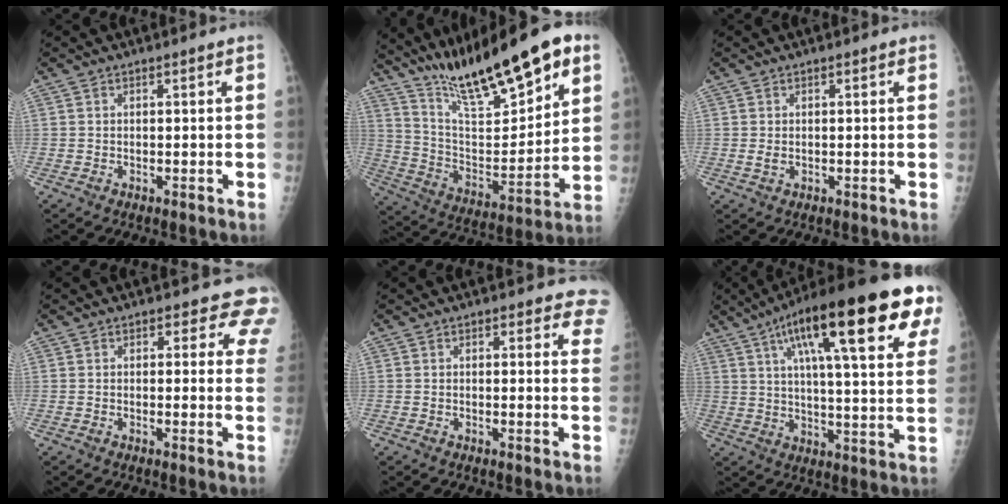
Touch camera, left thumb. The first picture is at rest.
{"total": 24.4, "force": [16.4, 6.6, 16.8], "torque": [-0.240, -0.060, 0.286]}
{"total": 1.1, "force": [0.0, 0.7, 0.8], "torque": [-0.011, -0.002, 0.003]}
{"total": 6.4, "force": [5.0, 3.3, 2.2], "torque": [0.021, -0.019, 0.032]}
{"total": 5.7, "force": [4.9, 2.4, 1.7], "torque": [0.025, -0.017, 0.033]}
{"total": 27.5, "force": [12.9, 6.5, 23.4], "torque": [-0.343, 0.000, 0.191]}